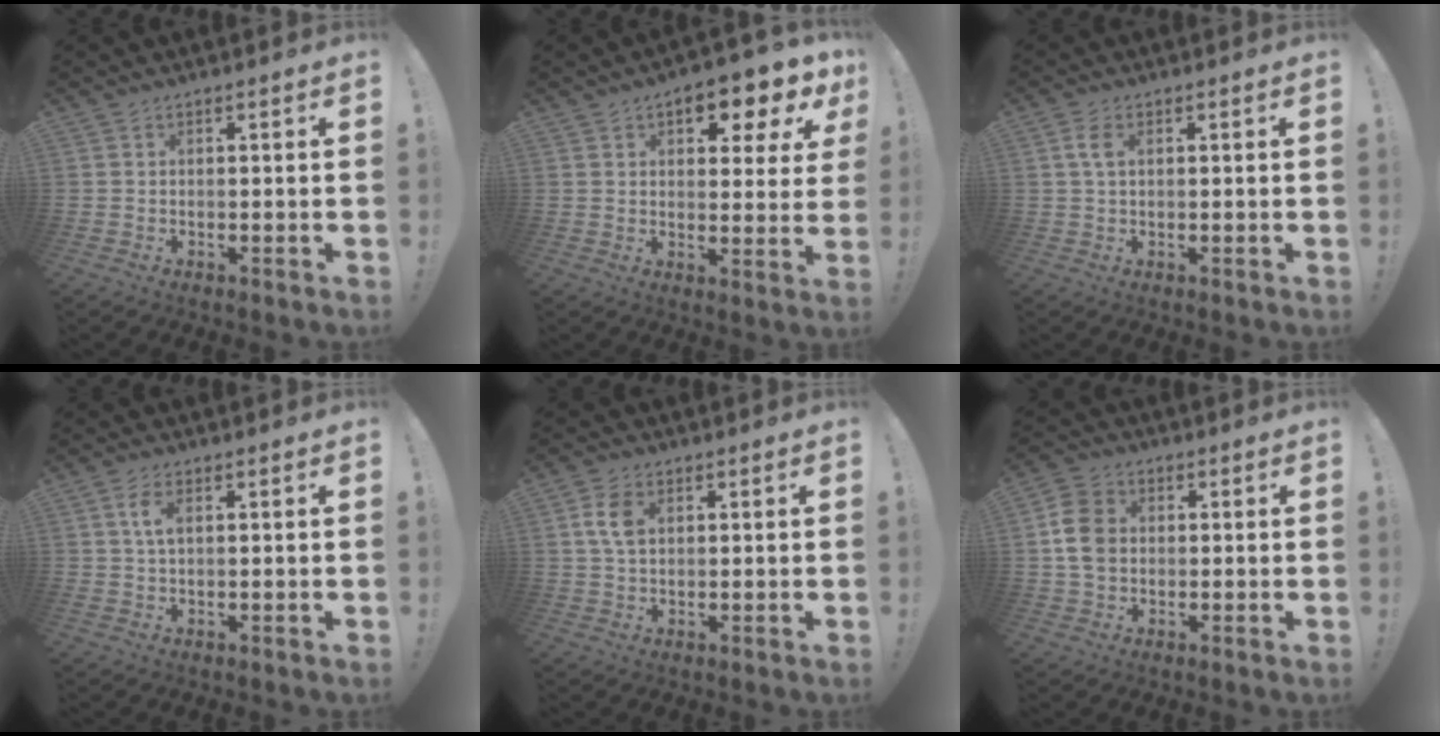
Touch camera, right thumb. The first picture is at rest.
{"total": 8.1, "force": [4.2, 4.1, 5.6], "torque": [-0.068, -0.028, 0.071]}
{"total": 4.1, "force": [1.2, 2.2, 3.2], "torque": [-0.049, 0.000, 0.019]}
{"total": 4.3, "force": [1.2, 1.8, 3.7], "torque": [-0.062, 0.000, 0.018]}
{"total": 6.8, "force": [1.7, 4.4, 4.9], "torque": [-0.087, 0.003, 0.032]}
{"total": 9.3, "force": [0.3, 7.4, 5.6], "torque": [-0.099, 0.018, 0.012]}